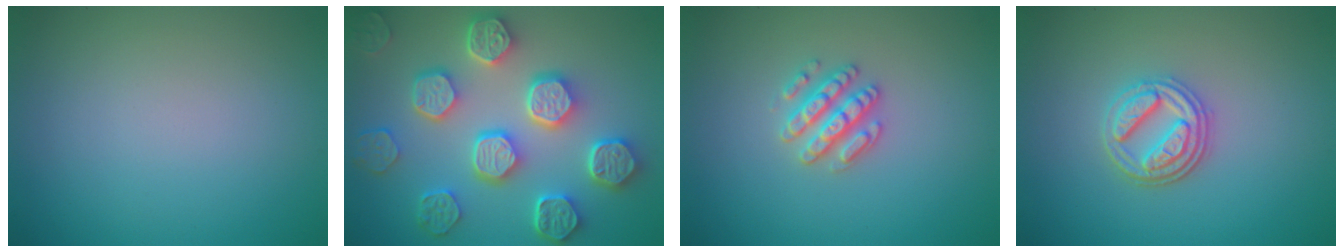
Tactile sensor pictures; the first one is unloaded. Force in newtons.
{"total": 8.1, "press": 6.5, "slide": 4.8}
{"total": 2.8, "press": 2.7, "slide": 0.6}
{"total": 3.6, "press": 3.2, "slide": 1.7}